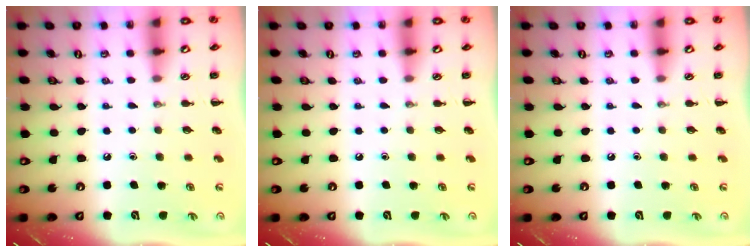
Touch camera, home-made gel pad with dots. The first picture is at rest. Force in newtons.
{"total": 0.0}
{"total": 0.0}